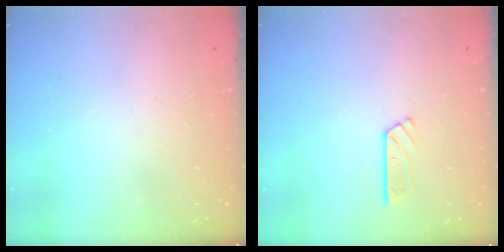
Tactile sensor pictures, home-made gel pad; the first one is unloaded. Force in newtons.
{"total": 5.5, "press": 5.5, "slide": 0.4}